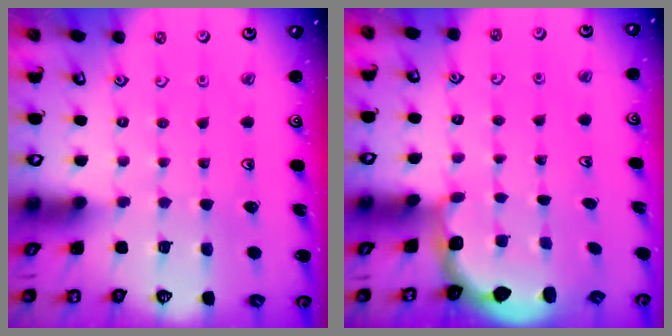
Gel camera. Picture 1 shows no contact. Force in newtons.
{"total": 2.7, "press": 2.0, "slide": 1.9}